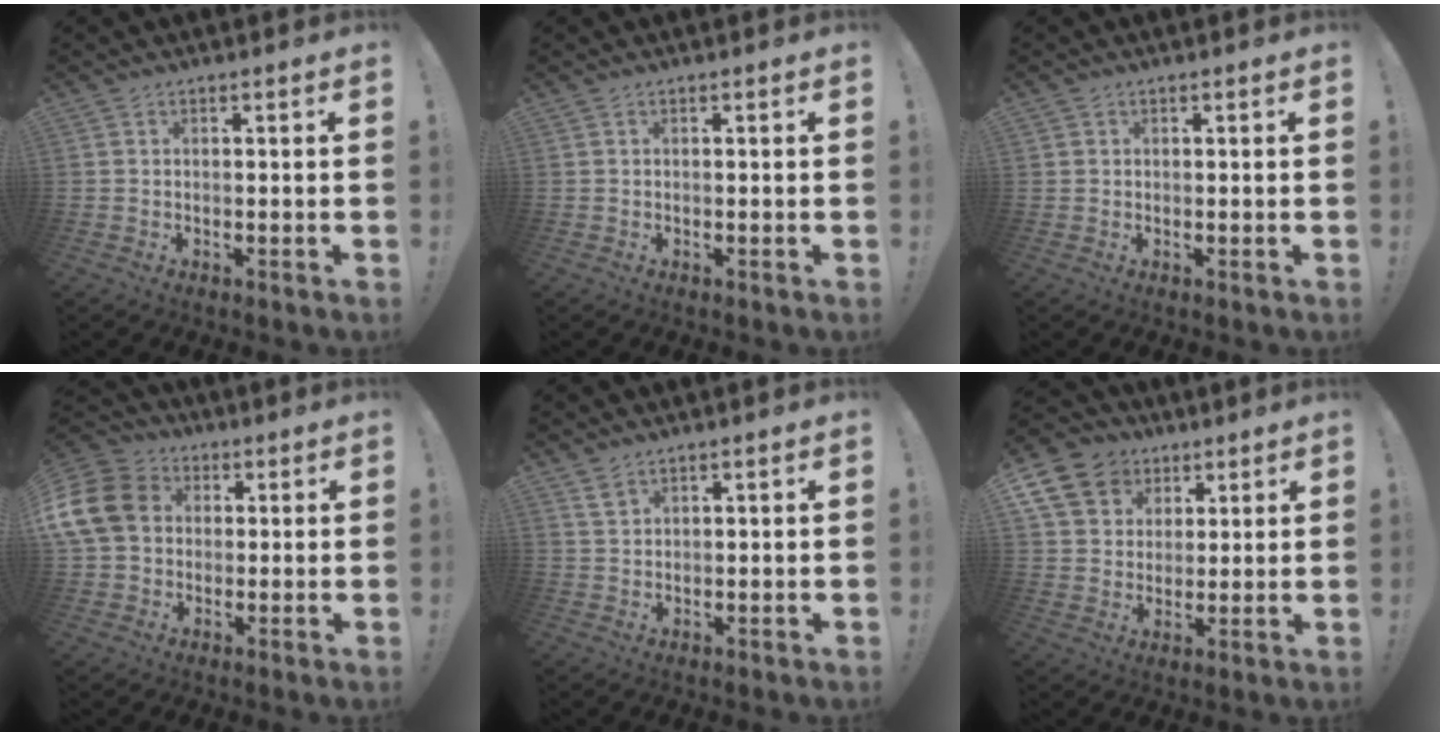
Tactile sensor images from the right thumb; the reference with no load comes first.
{"total": 0.0}
{"total": 0.8, "force": [0.5, 0.6, 0.0], "torque": [0.006, -0.002, 0.008]}
{"total": 16.0, "force": [2.3, 13.0, 9.0], "torque": [-0.174, 0.008, 0.048]}
{"total": 3.0, "force": [2.2, 1.6, 1.3], "torque": [-0.019, -0.010, 0.040]}
{"total": 13.2, "force": [5.6, 10.8, 5.1], "torque": [-0.074, -0.029, 0.117]}